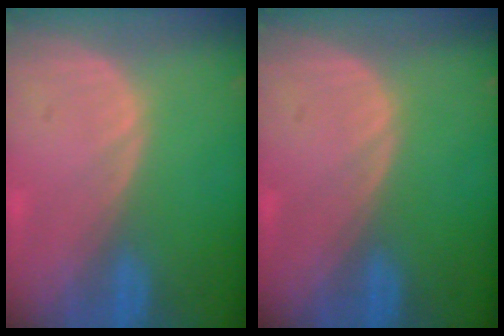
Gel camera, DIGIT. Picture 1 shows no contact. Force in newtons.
{"total": 0.0}